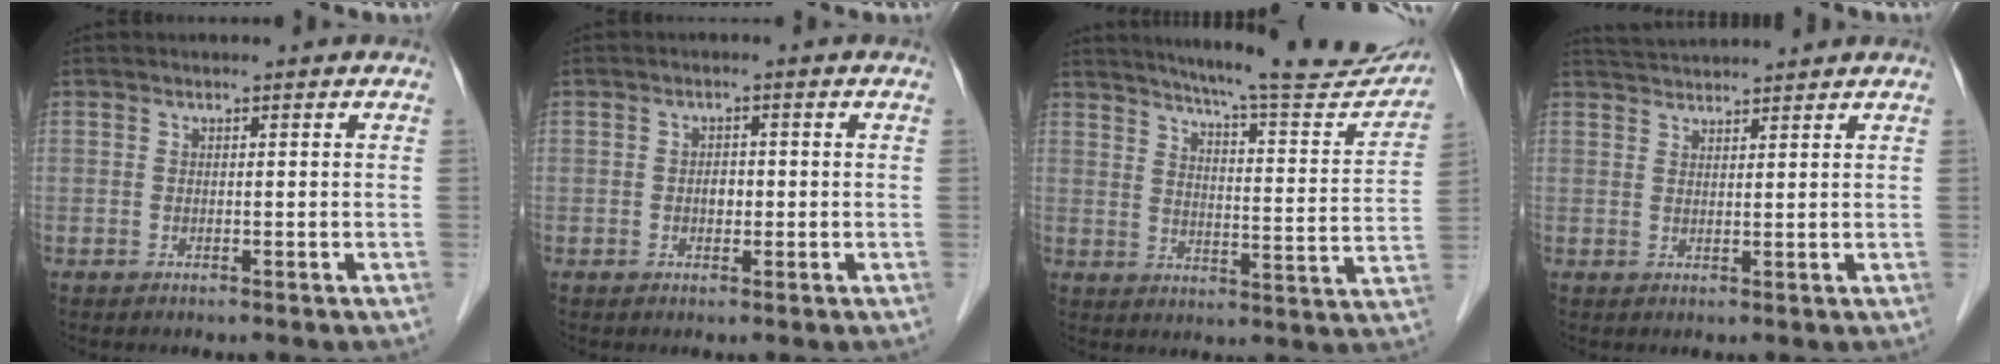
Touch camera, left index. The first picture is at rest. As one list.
[{"total": 1.7, "force": [-0.3, 1.1, 1.2], "torque": [-0.018, 0.005, -0.005]}, {"total": 19.9, "force": [18.3, 1.5, 7.8], "torque": [-0.106, -0.056, 0.228]}, {"total": 4.8, "force": [4.7, -0.4, 0.9], "torque": [-0.018, 0.032, 0.079]}]